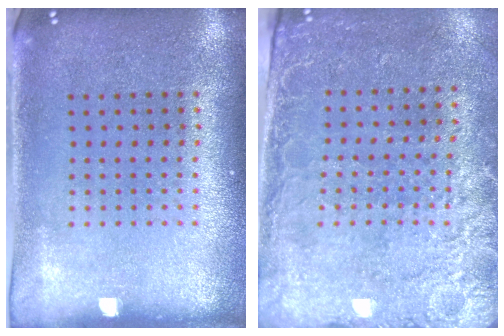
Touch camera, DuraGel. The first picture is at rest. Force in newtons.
{"total": 2.6, "press": 2.3, "slide": 1.3}